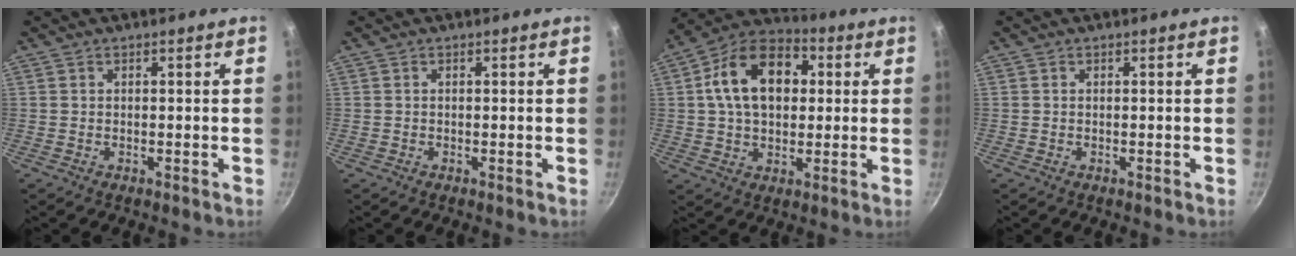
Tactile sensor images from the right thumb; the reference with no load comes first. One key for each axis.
{"total": 0.0}
{"total": 16.3, "fx": 3.2, "fy": 11.1, "fz": 11.5, "tx": -0.163, "ty": 0.023, "tz": 0.036}
{"total": 0.0}